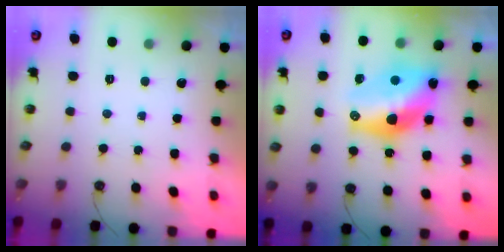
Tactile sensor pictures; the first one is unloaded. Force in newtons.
{"total": 16.0, "press": 15.9, "slide": 1.5}